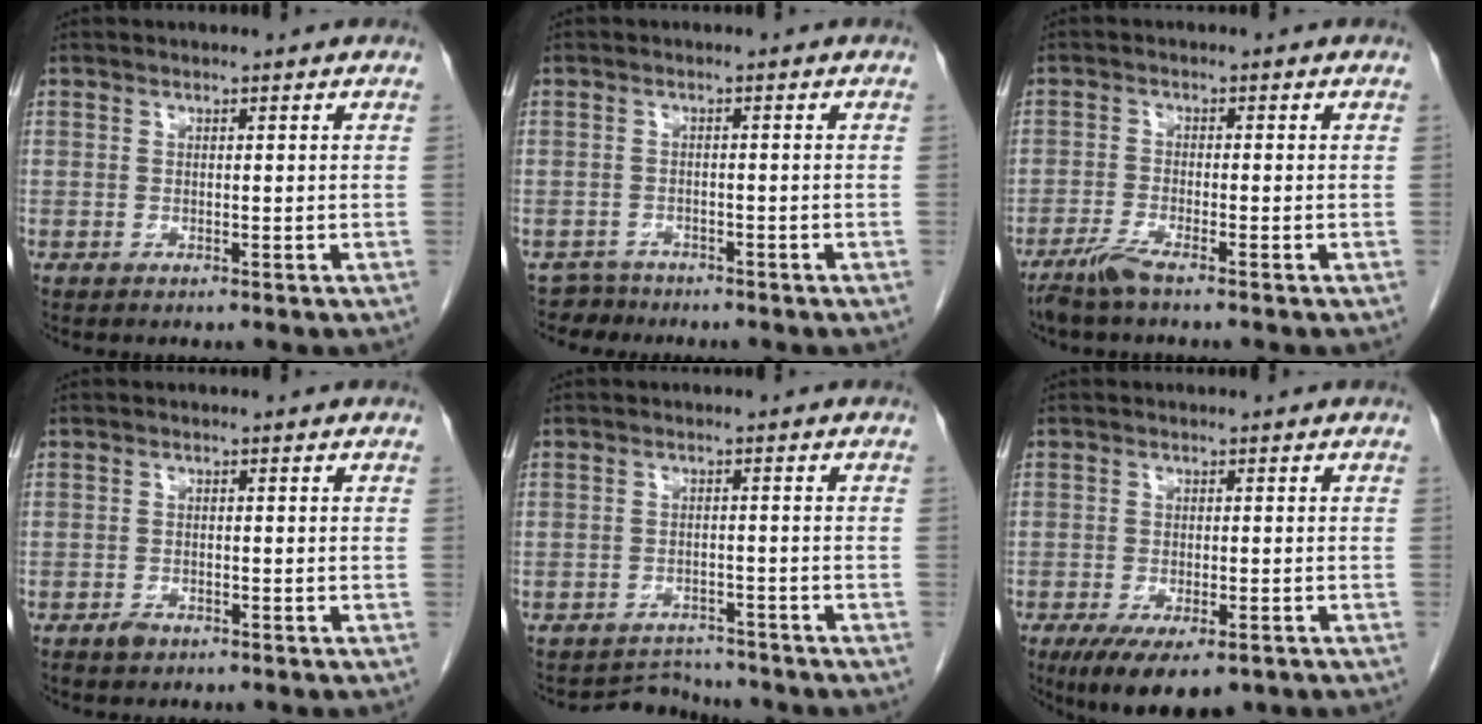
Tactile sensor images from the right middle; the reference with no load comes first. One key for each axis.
{"total": 2.4, "fx": -2.0, "fy": 0.8, "fz": -1.0, "tx": 0.013, "ty": -0.003, "tz": -0.036}
{"total": 3.3, "fx": -2.6, "fy": -0.1, "fz": 1.9, "tx": -0.049, "ty": -0.009, "tz": -0.057}
{"total": 1.4, "fx": -1.1, "fy": 0.7, "fz": 0.5, "tx": -0.012, "ty": 0.001, "tz": -0.016}
{"total": 3.9, "fx": -3.6, "fy": 0.6, "fz": -1.3, "tx": 0.020, "ty": 0.006, "tz": -0.053}
{"total": 9.1, "fx": -6.0, "fy": 3.3, "fz": 6.0, "tx": -0.096, "ty": -0.017, "tz": -0.089}